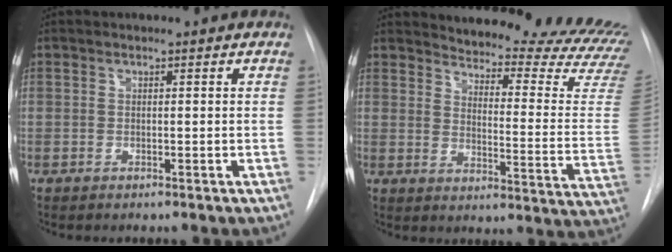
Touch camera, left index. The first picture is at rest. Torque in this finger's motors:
{"motor_torque": [0.83, -1.31, 0.06, 0.00]}